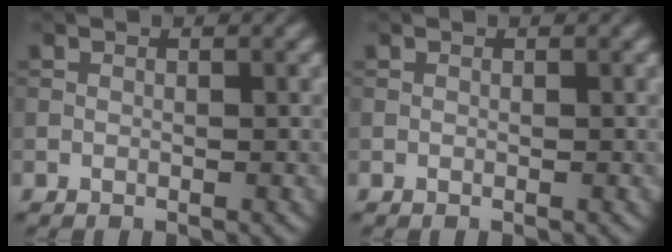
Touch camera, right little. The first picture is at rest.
{"total": 0.0}